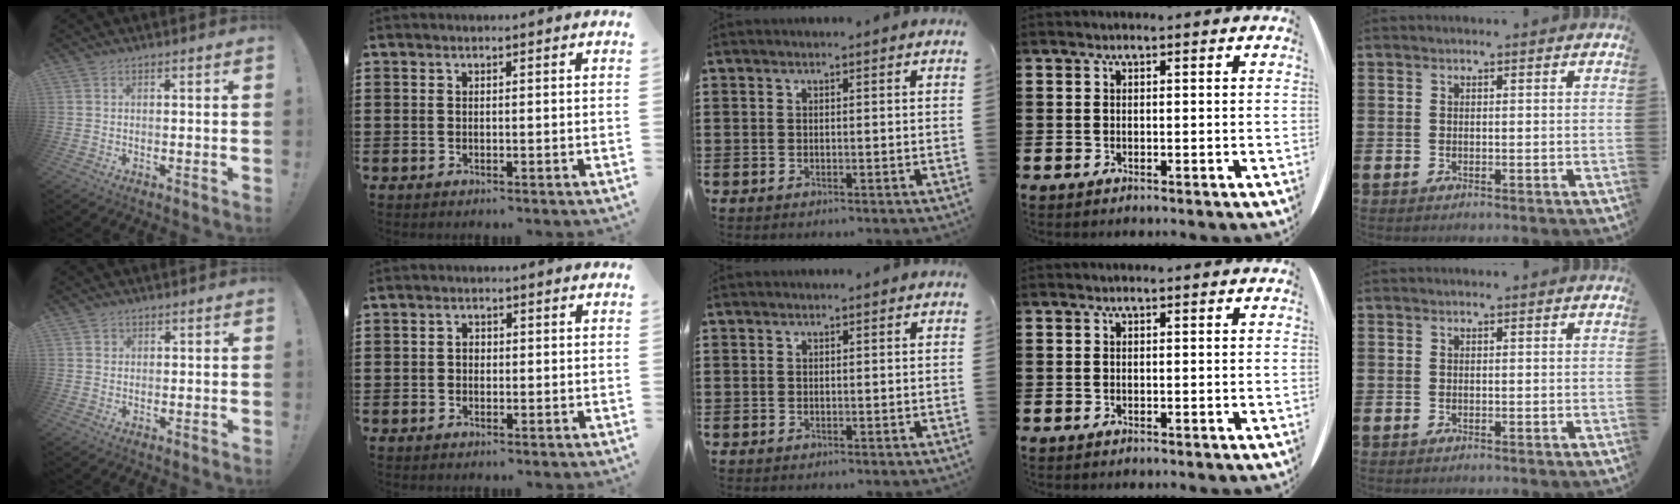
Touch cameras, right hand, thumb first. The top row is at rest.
{"thumb": {"total": 1.1, "force": [0.5, 0.9, 0.1], "torque": [0.000, 0.000, 0.009]}, "index": {"total": 1.0, "force": [-0.2, 0.8, 0.7], "torque": [-0.014, 0.002, -0.004]}}